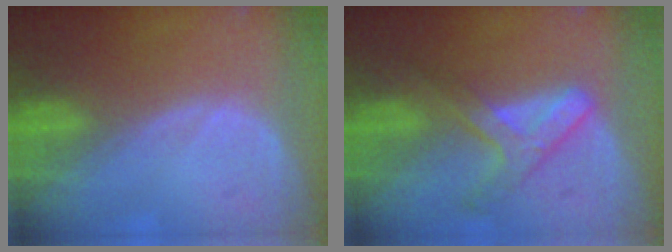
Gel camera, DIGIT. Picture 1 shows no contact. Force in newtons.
{"total": 6.6, "press": 5.8, "slide": 3.3}